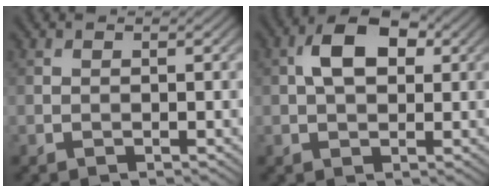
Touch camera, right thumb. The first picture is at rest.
{"total": 6.2, "force": [1.4, 3.7, 4.8], "torque": [-0.088, 0.012, 0.016]}